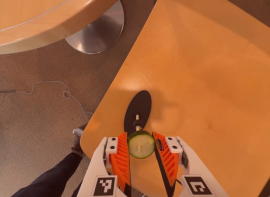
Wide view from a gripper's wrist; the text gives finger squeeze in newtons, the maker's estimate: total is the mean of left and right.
{"total": 8.2, "left": 7.4, "right": 8.9}